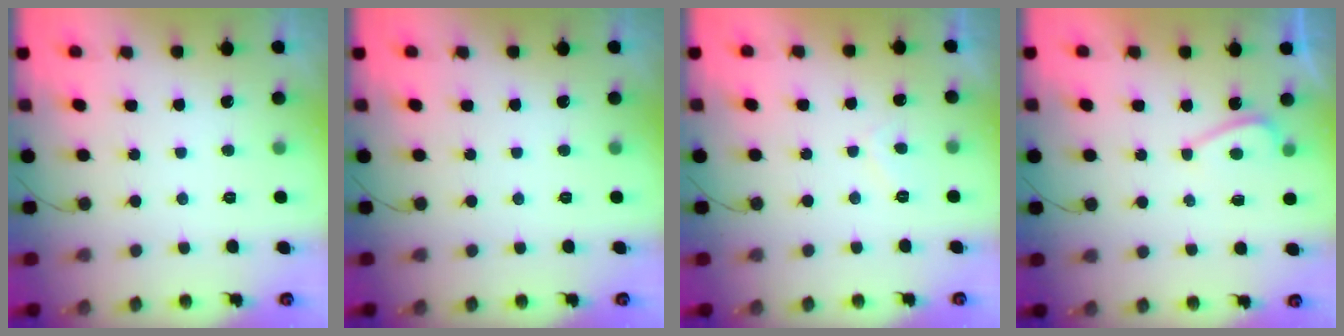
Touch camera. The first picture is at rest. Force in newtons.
{"total": 0.0}
{"total": 1.6, "press": 1.4, "slide": 0.7}
{"total": 3.5, "press": 3.1, "slide": 1.6}